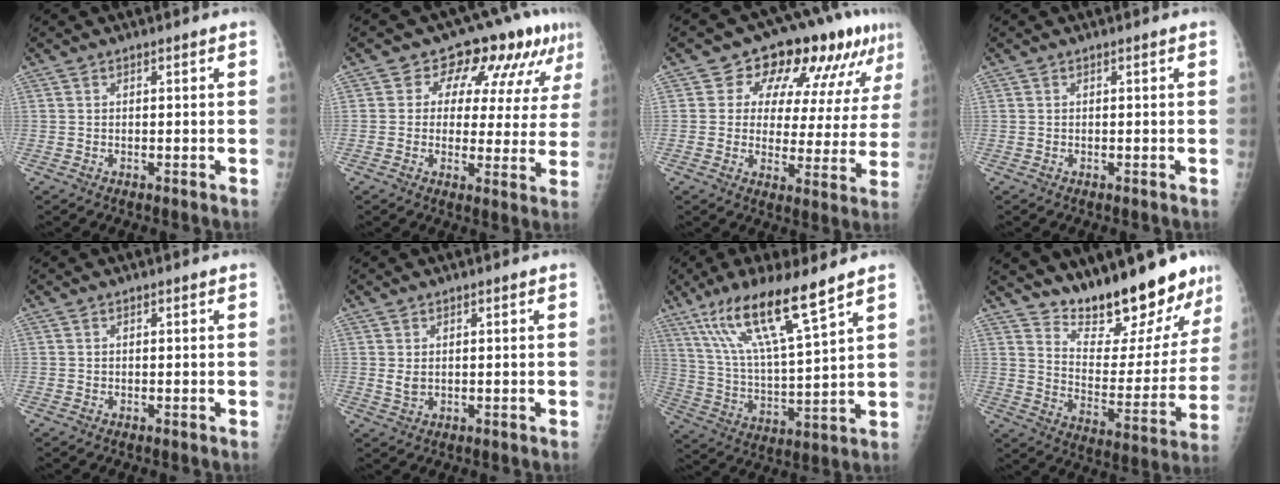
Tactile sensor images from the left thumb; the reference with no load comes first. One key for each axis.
{"total": 12.0, "fx": 6.7, "fy": 7.0, "fz": 7.0, "tx": -0.052, "ty": -0.017, "tz": 0.079}
{"total": 15.8, "fx": 9.0, "fy": 8.3, "fz": 9.9, "tx": -0.085, "ty": -0.024, "tz": 0.116}
{"total": 0.0}
{"total": 0.0}
{"total": 2.0, "fx": 0.6, "fy": 1.4, "fz": 1.4, "tx": -0.021, "ty": -0.007, "tz": 0.016}
{"total": 16.6, "fx": 10.8, "fy": 2.1, "fz": 12.4, "tx": -0.229, "ty": -0.046, "tz": 0.209}
{"total": 20.7, "fx": 17.6, "fy": 5.2, "fz": 9.7, "tx": -0.101, "ty": -0.126, "tz": 0.262}